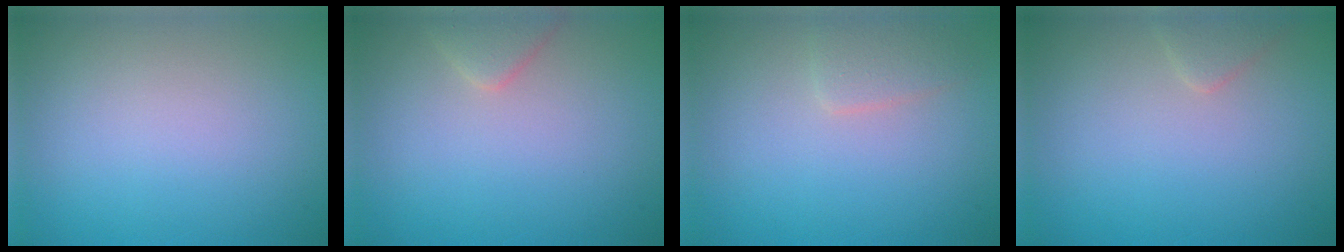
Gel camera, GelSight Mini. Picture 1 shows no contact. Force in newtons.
{"total": 1.7, "press": 1.7, "slide": 0.1}
{"total": 1.7, "press": 1.7, "slide": 0.1}
{"total": 1.2, "press": 1.2, "slide": 0.1}